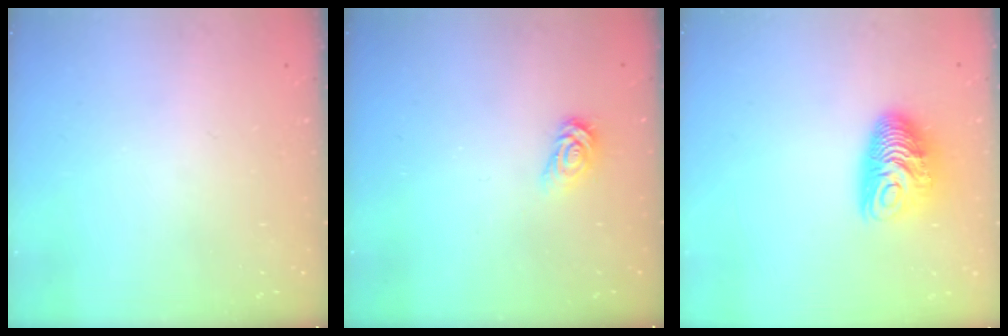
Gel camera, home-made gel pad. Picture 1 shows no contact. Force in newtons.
{"total": 3.2, "press": 3.2, "slide": 0.3}
{"total": 10.3, "press": 10.3, "slide": 0.5}